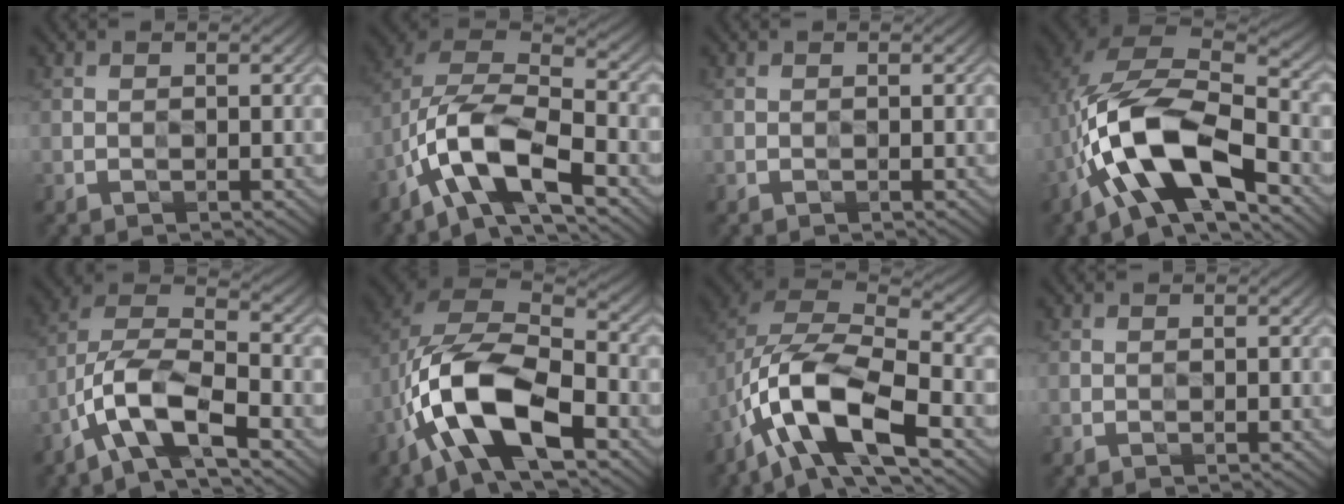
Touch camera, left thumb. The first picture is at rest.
{"total": 12.6, "force": [-6.4, 4.6, 9.8], "torque": [-0.194, 0.004, -0.129]}
{"total": 0.0}
{"total": 14.2, "force": [-5.9, 5.4, 11.7], "torque": [-0.220, 0.009, -0.112]}
{"total": 10.1, "force": [-5.5, 3.3, 7.8], "torque": [-0.154, 0.009, -0.110]}
{"total": 15.4, "force": [-6.5, 6.9, 12.1], "torque": [-0.256, -0.009, -0.128]}
{"total": 14.3, "force": [-6.7, 5.5, 11.4], "torque": [-0.230, 0.000, -0.135]}
{"total": 0.0}